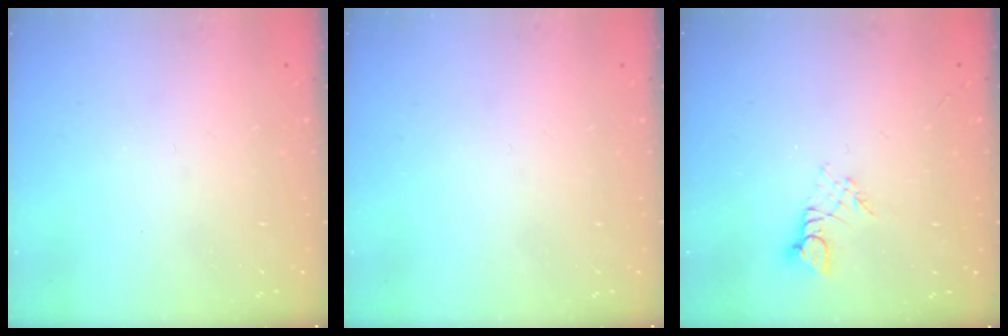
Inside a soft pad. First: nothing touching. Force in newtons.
{"total": 0.0}
{"total": 2.3, "press": 2.3, "slide": 0.2}